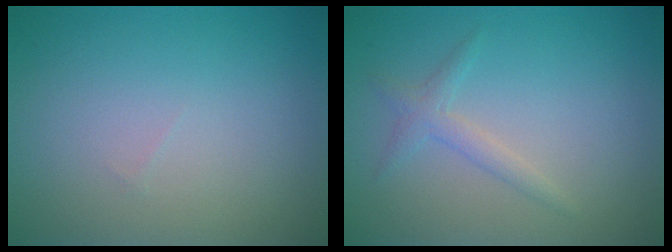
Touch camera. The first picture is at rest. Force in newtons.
{"total": 1.5, "press": 1.5, "slide": 0.1}